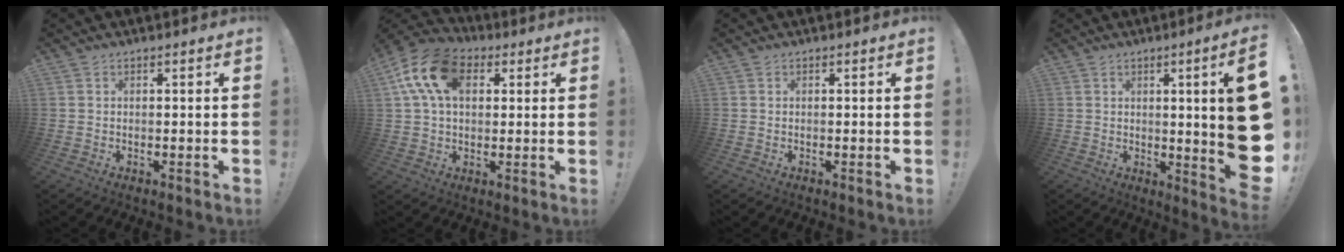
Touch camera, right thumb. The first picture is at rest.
{"total": 16.8, "force": [5.4, 11.0, 11.5], "torque": [-0.198, 0.000, 0.099]}
{"total": 0.0}
{"total": 15.0, "force": [0.6, 0.5, 14.9], "torque": [-0.196, -0.031, 0.011]}